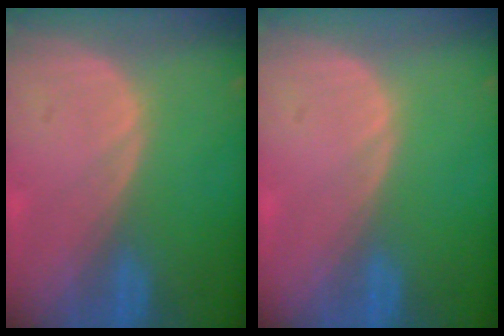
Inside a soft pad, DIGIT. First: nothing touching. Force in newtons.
{"total": 0.0}